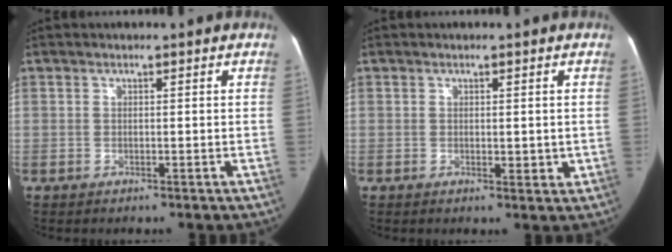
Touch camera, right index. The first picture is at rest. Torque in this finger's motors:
{"motor_torque": [-0.01, 0.08, 0.01, 0.00]}